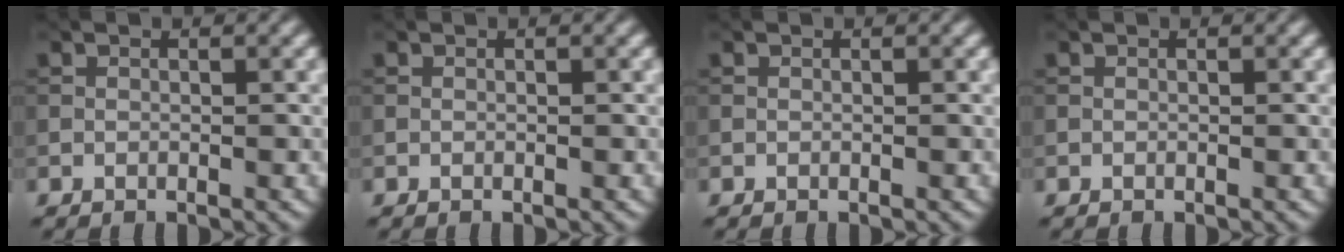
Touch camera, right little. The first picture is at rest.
{"total": 0.0}
{"total": 0.0}
{"total": 0.0}